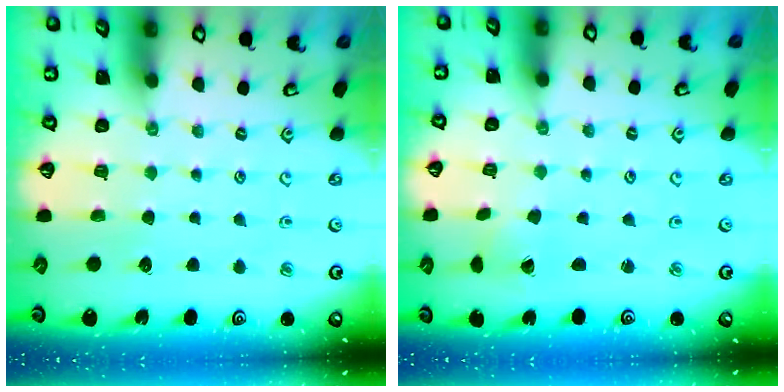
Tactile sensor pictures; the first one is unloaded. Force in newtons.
{"total": 0.0}